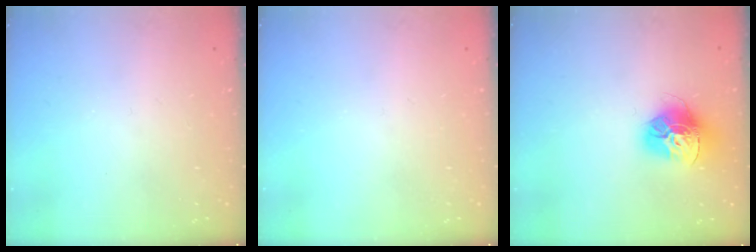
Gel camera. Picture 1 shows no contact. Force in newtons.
{"total": 0.0}
{"total": 14.8, "press": 14.8, "slide": 1.6}